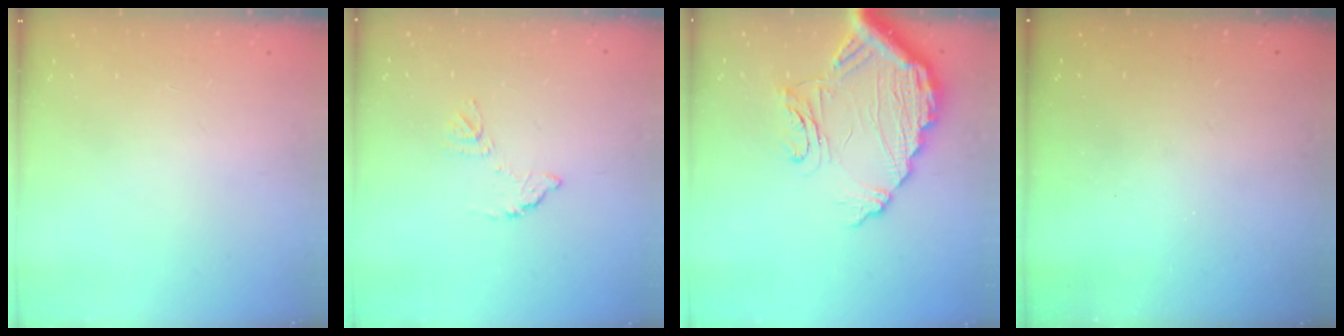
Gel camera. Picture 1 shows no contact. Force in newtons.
{"total": 6.9, "press": 6.8, "slide": 0.3}
{"total": 14.9, "press": 14.9, "slide": 1.4}
{"total": 3.0, "press": 2.9, "slide": 0.8}